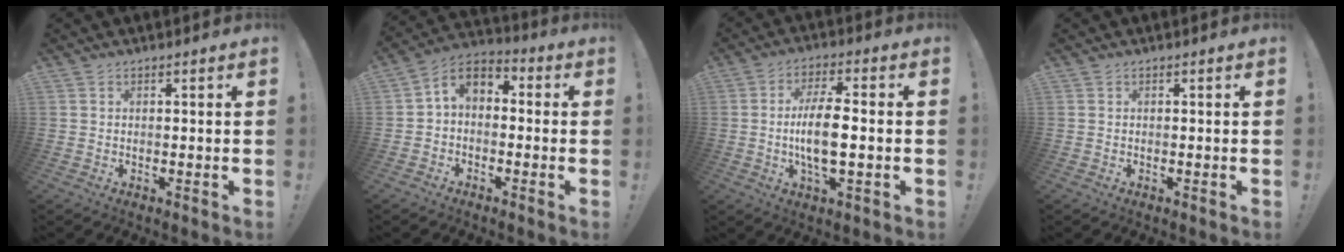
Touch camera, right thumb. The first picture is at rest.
{"total": 5.6, "force": [-0.7, 4.2, 3.6], "torque": [-0.074, 0.013, -0.008]}
{"total": 10.7, "force": [-1.1, 3.3, 10.1], "torque": [-0.196, -0.004, -0.025]}
{"total": 0.0}